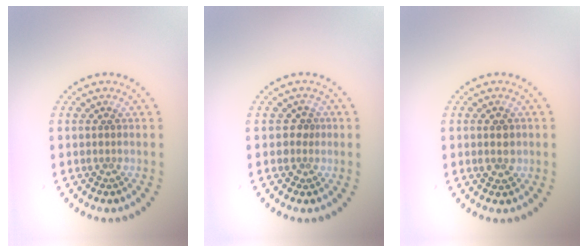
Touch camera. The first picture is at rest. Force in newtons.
{"total": 1.1, "press": 1.0, "slide": 0.4}
{"total": 1.7, "press": 1.7, "slide": 0.2}